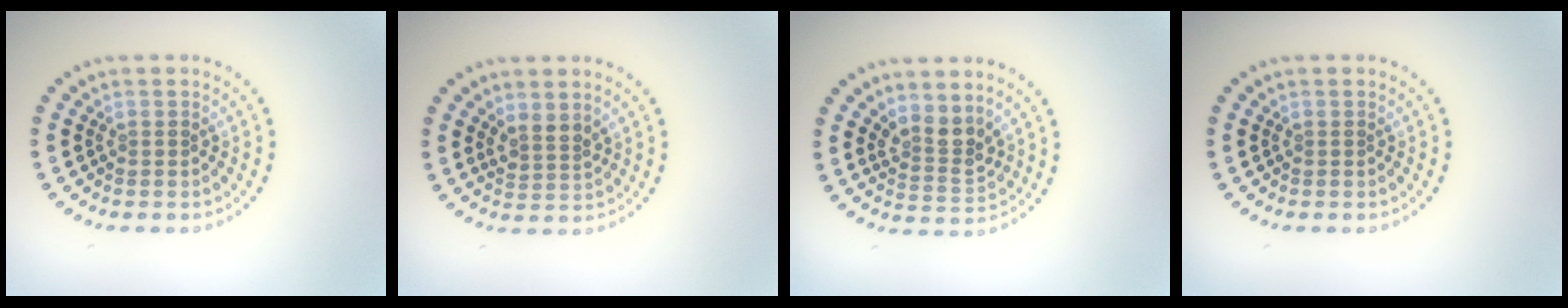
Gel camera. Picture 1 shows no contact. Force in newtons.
{"total": 1.8, "press": 1.4, "slide": 1.2}
{"total": 2.6, "press": 2.2, "slide": 1.5}
{"total": 0.0}